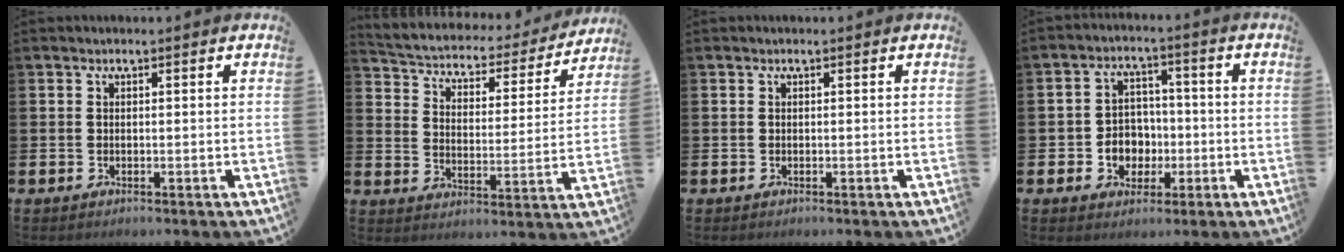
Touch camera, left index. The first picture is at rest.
{"total": 4.2, "force": [3.6, 1.7, 1.1], "torque": [-0.048, -0.033, 0.052]}
{"total": 0.0}
{"total": 4.6, "force": [-0.8, 4.3, 1.4], "torque": [-0.030, 0.003, -0.021]}